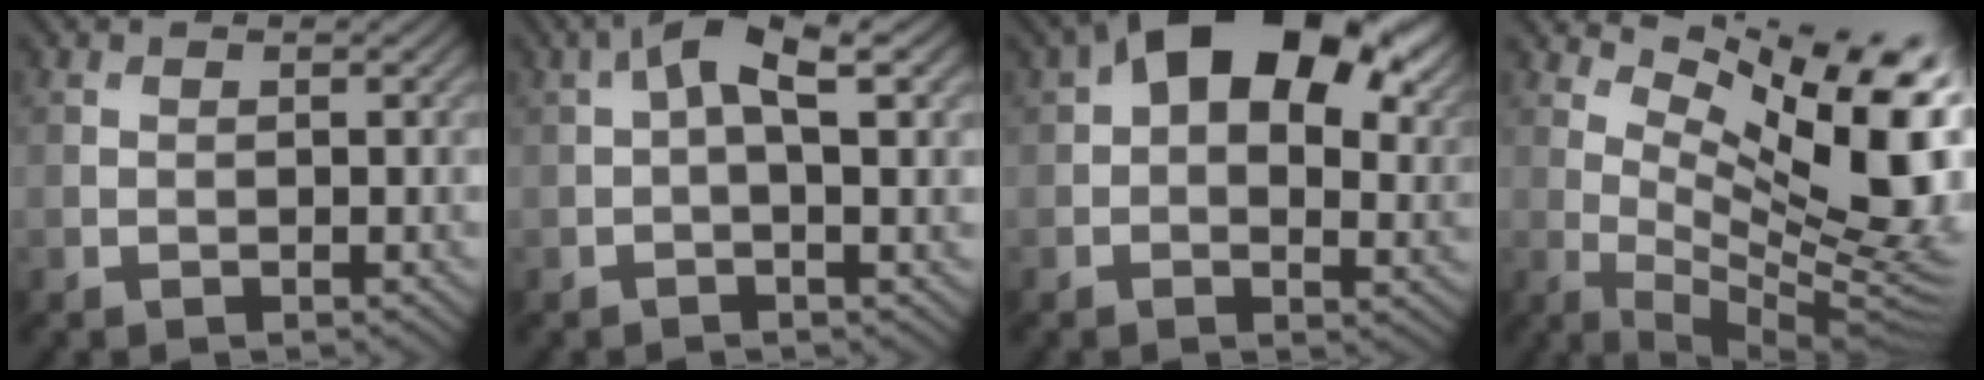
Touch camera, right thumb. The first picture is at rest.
{"total": 5.7, "force": [1.6, 2.0, 5.2], "torque": [-0.098, 0.011, 0.021]}
{"total": 17.8, "force": [6.9, 10.1, 12.9], "torque": [-0.197, 0.026, 0.105]}
{"total": 15.3, "force": [5.9, 5.5, 13.0], "torque": [-0.203, 0.003, 0.102]}